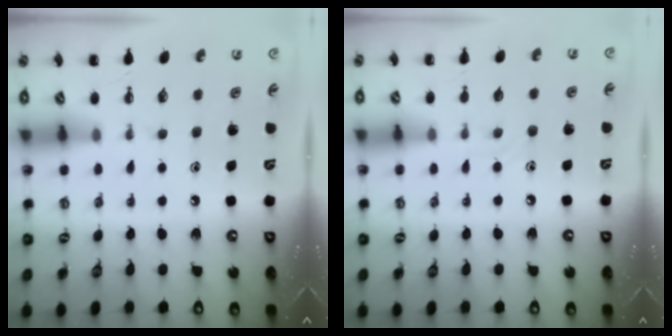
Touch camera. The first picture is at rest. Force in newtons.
{"total": 2.0, "press": 2.0, "slide": 0.6}